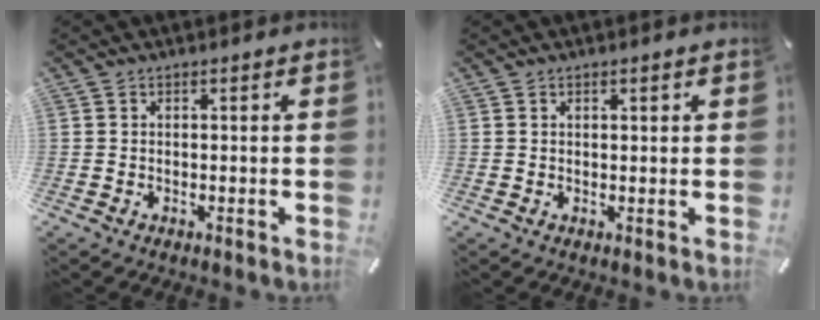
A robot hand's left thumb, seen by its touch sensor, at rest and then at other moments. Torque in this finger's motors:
{"motor_torque": [-0.28, -0.29, -0.01, -0.03, -0.02]}